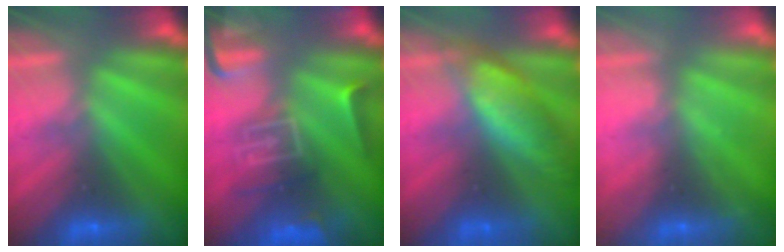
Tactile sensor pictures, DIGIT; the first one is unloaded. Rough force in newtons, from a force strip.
{"total": 11.8}
{"total": 7.4}
{"total": 2.1}